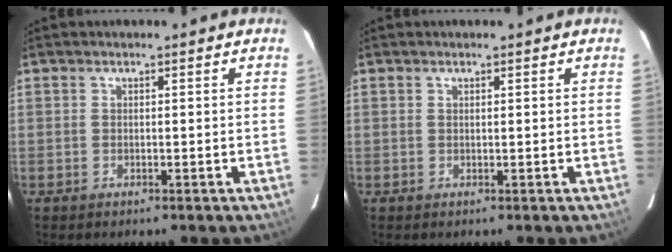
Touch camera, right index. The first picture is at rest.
{"total": 0.0}